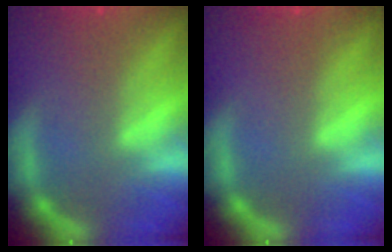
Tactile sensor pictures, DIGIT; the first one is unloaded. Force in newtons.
{"total": 0.0}